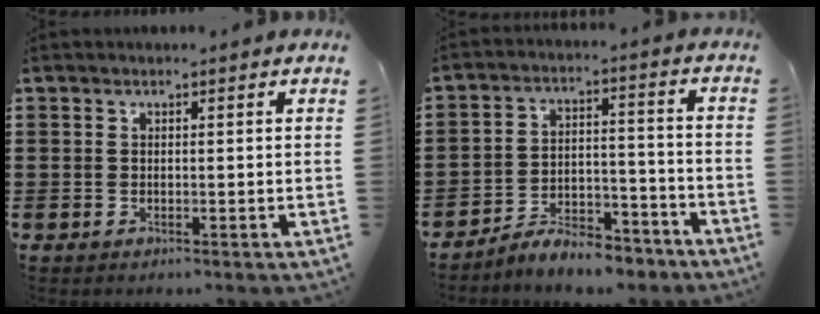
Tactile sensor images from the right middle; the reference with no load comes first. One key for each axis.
{"total": 6.9, "fx": -6.6, "fy": 1.4, "fz": 1.5, "tx": -0.024, "ty": 0.018, "tz": -0.127}